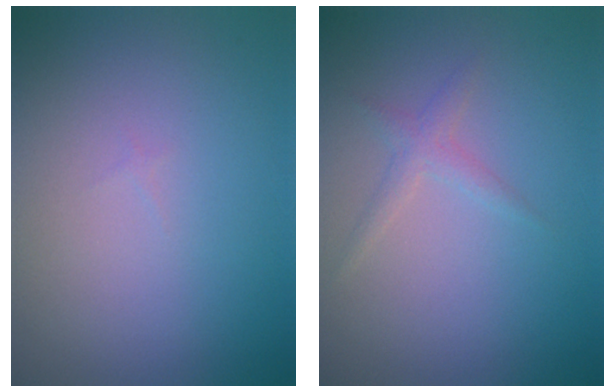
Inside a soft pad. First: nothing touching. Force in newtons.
{"total": 1.2, "press": 1.2, "slide": 0.1}